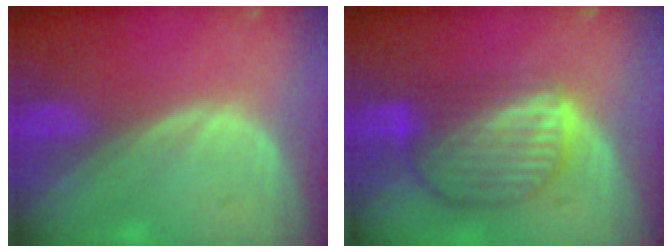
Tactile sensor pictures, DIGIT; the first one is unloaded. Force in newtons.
{"total": 9.0, "press": 7.7, "slide": 4.7}